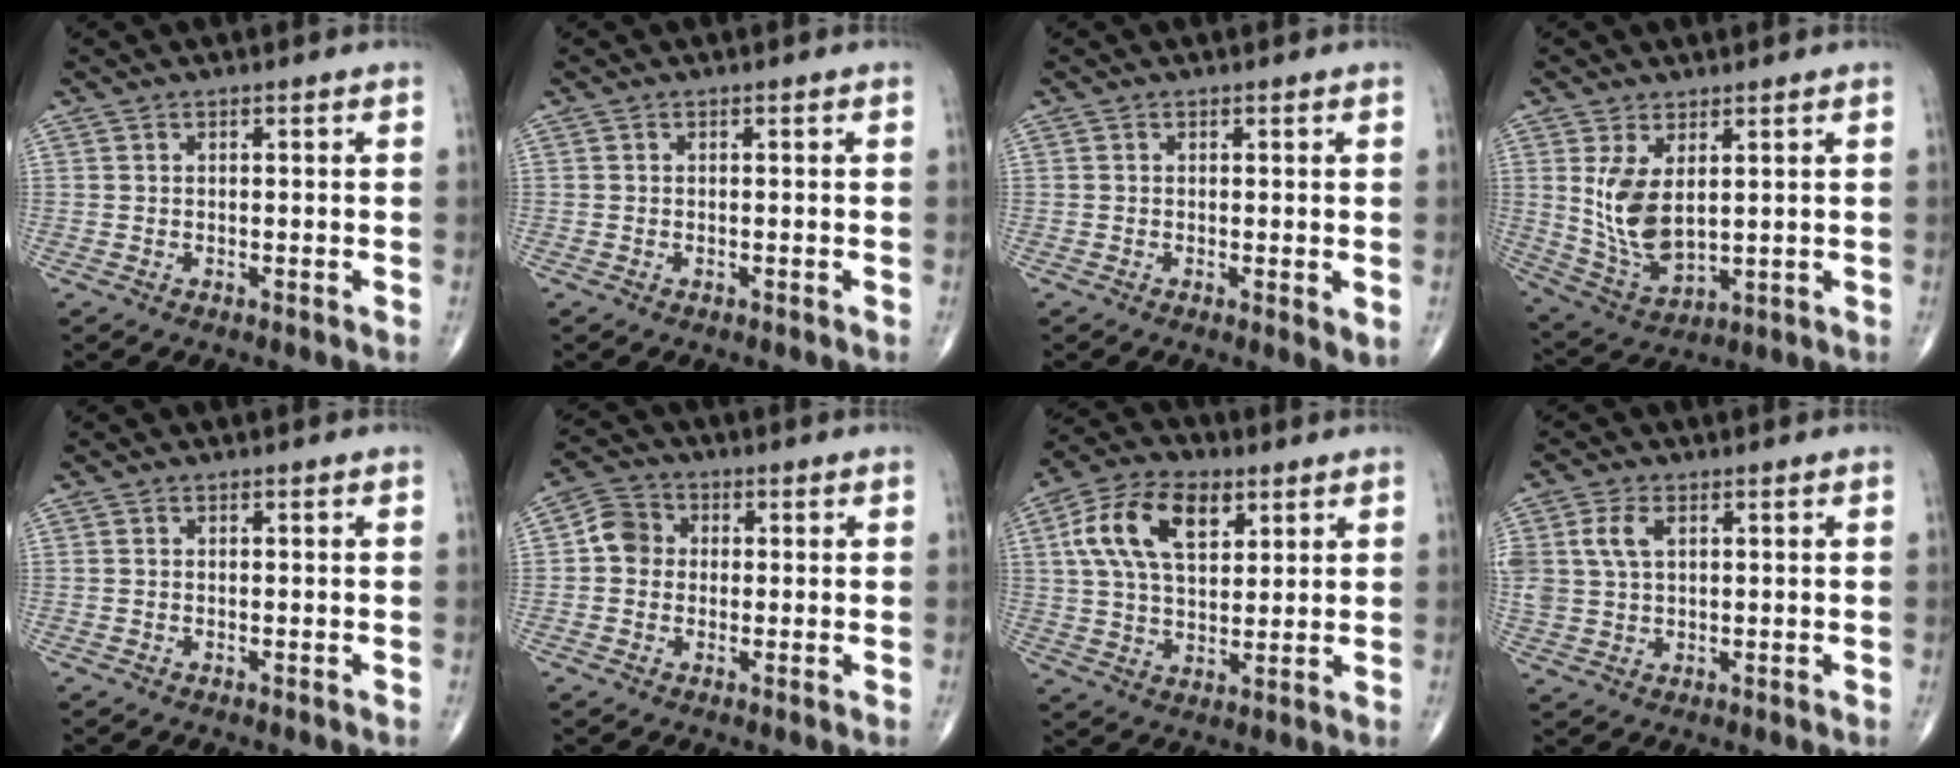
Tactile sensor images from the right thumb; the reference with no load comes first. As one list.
[{"total": 0.0}, {"total": 2.4, "force": [-0.1, 0.8, 2.3], "torque": [-0.034, -0.010, -0.004]}, {"total": 9.6, "force": [2.3, 4.9, 7.9], "torque": [-0.146, -0.022, 0.062]}, {"total": 0.0}, {"total": 5.6, "force": [0.1, 5.0, 2.4], "torque": [-0.027, 0.014, -0.010]}, {"total": 14.2, "force": [5.2, 8.1, 10.4], "torque": [-0.181, 0.000, 0.094]}, {"total": 6.0, "force": [1.9, 3.8, 4.2], "torque": [-0.094, 0.002, 0.039]}]